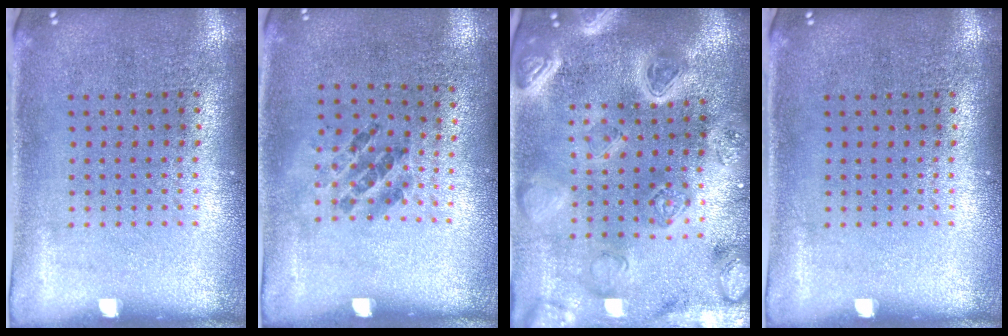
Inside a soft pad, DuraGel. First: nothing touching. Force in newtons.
{"total": 1.2, "press": 0.7, "slide": 0.9}
{"total": 4.5, "press": 3.9, "slide": 2.1}
{"total": 0.0}